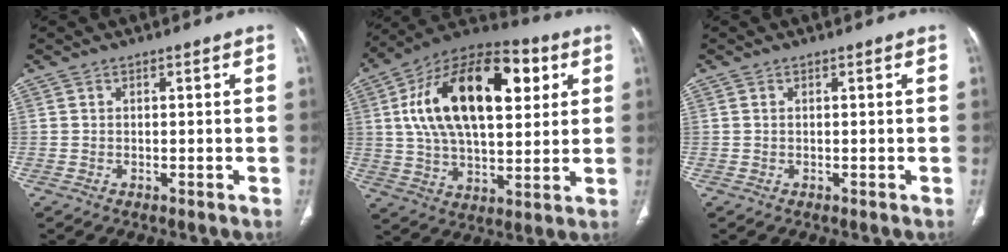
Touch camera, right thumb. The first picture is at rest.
{"total": 26.6, "force": [7.3, 13.8, 21.5], "torque": [-0.352, 0.009, 0.116]}
{"total": 0.0}